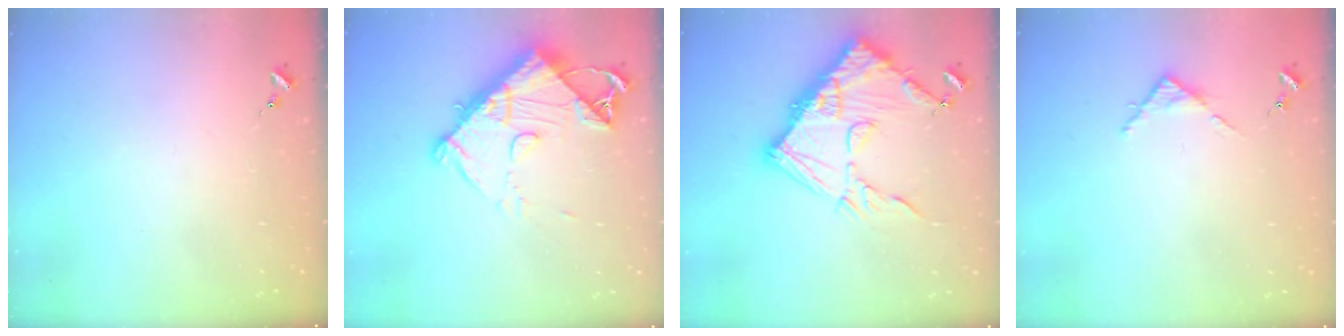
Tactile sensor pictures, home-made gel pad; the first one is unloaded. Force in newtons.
{"total": 15.0, "press": 14.9, "slide": 1.7}
{"total": 20.9, "press": 20.8, "slide": 1.8}
{"total": 3.6, "press": 3.6, "slide": 0.3}